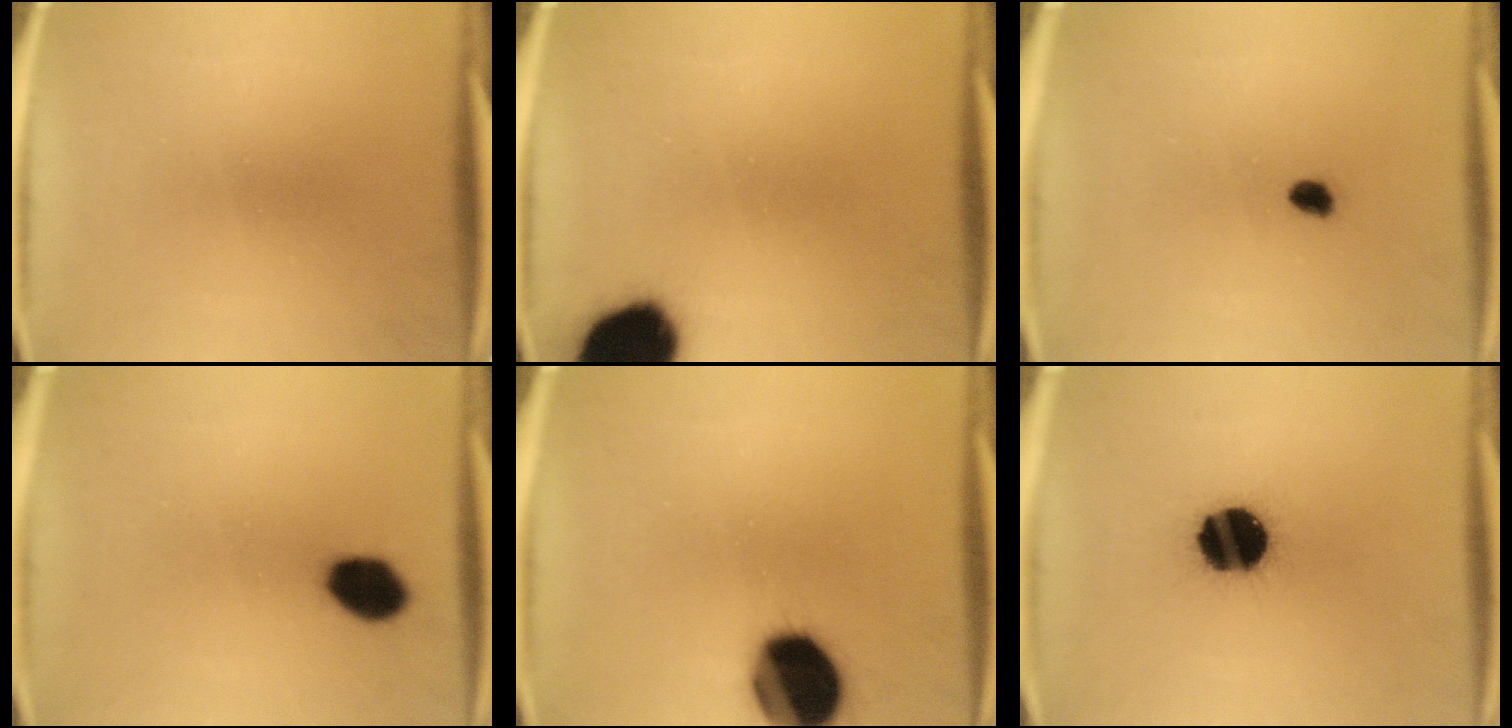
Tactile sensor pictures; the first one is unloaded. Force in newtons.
{"total": 18.1}
{"total": 3.0}
{"total": 7.5}
{"total": 18.3}
{"total": 16.6}